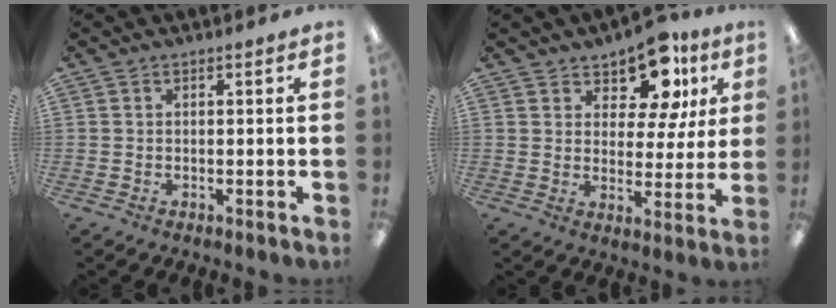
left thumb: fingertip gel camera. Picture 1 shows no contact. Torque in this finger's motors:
{"motor_torque": [0.22, 0.29, 0.18, 0.24, -0.02]}